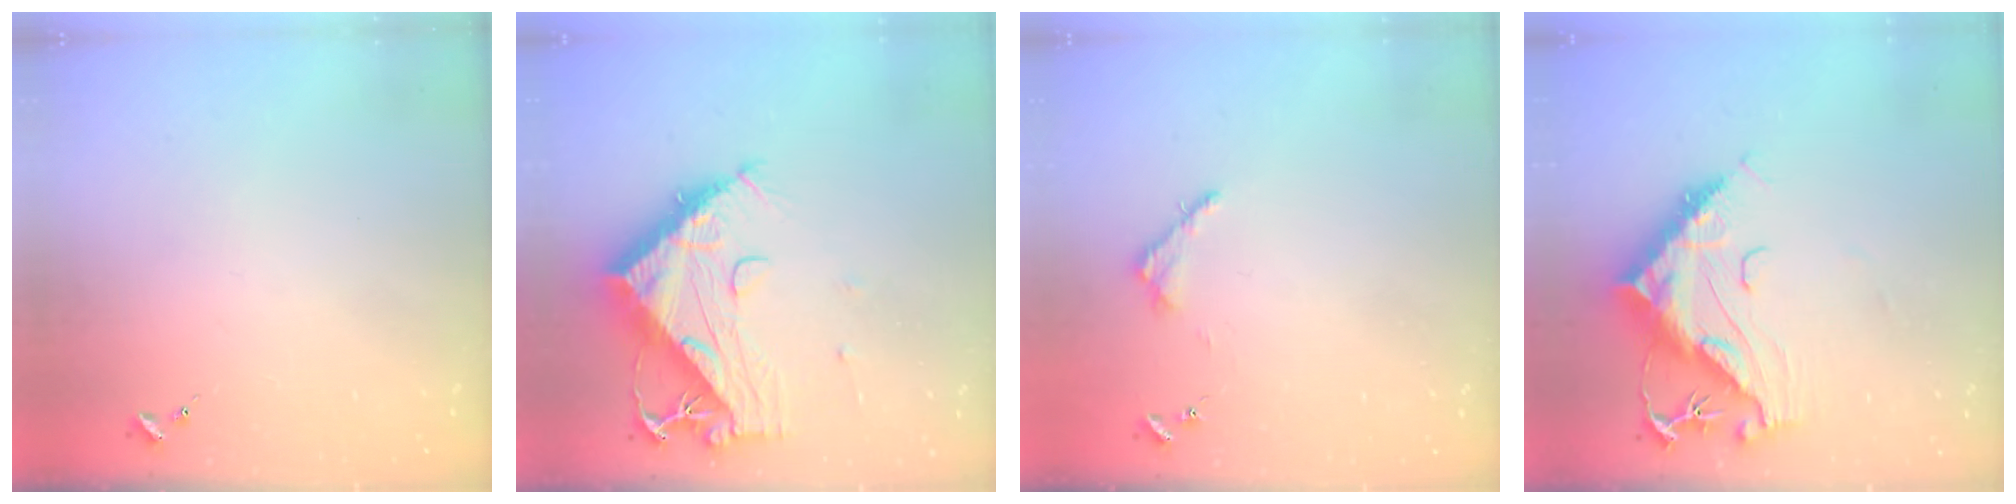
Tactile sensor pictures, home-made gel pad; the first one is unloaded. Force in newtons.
{"total": 13.9, "press": 13.8, "slide": 1.3}
{"total": 3.2, "press": 3.2, "slide": 0.4}
{"total": 14.6, "press": 14.5, "slide": 1.5}